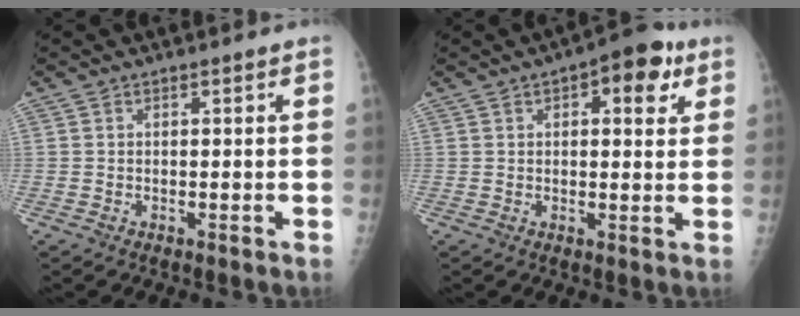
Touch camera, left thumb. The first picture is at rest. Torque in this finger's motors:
{"motor_torque": [0.01, 0.51, -0.02, -0.12, -0.02]}